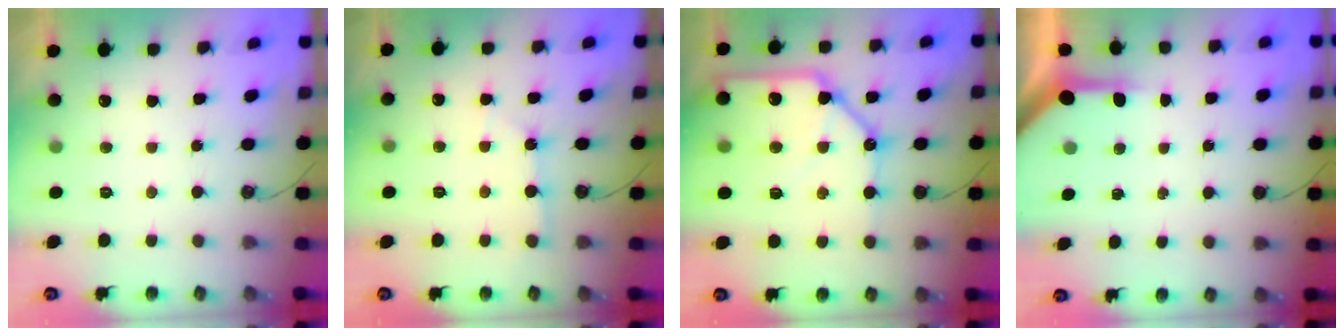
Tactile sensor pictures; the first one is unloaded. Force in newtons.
{"total": 2.2, "press": 2.2, "slide": 0.3}
{"total": 19.0, "press": 18.9, "slide": 2.5}
{"total": 4.0, "press": 3.9, "slide": 0.5}